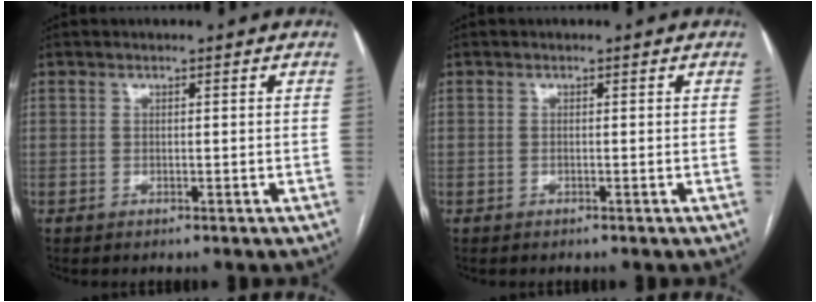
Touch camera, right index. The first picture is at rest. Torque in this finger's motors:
{"motor_torque": [0.04, 0.04, 0.01, 0.00]}